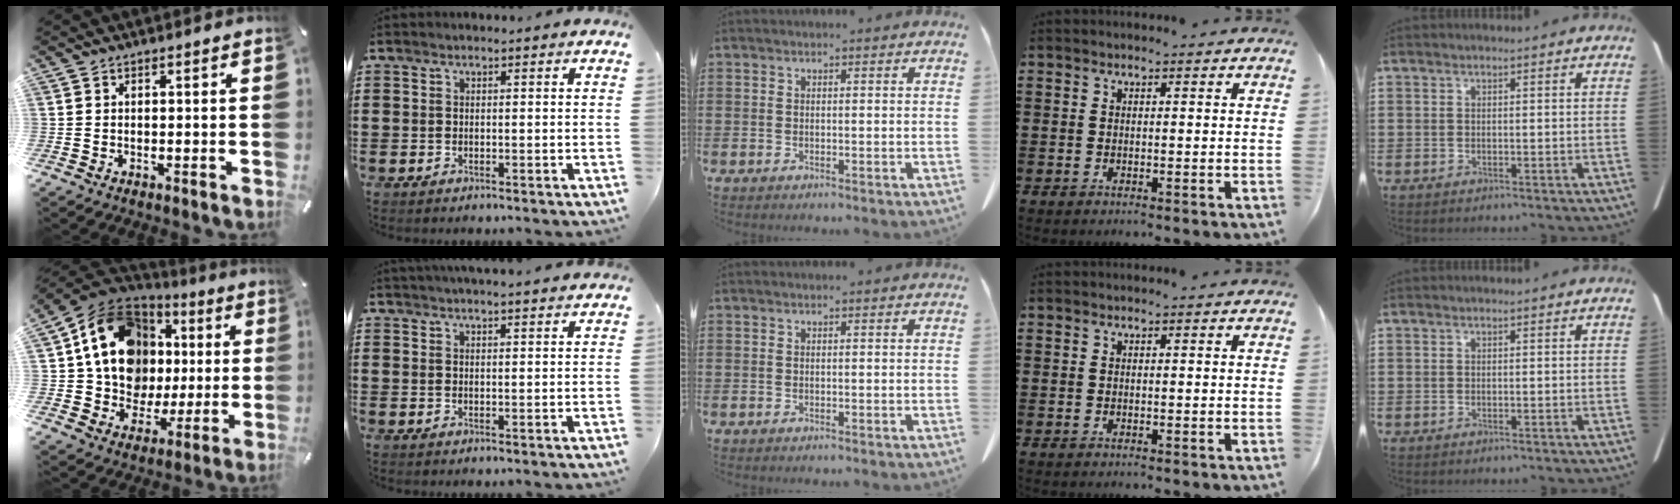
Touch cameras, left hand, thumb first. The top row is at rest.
{"thumb": {"total": 19.0, "force": [4.8, 16.0, 9.0], "torque": [-0.154, -0.025, 0.105]}, "index": {"total": 2.4, "force": [2.4, -0.2, 0.3], "torque": [-0.012, -0.005, 0.045]}}